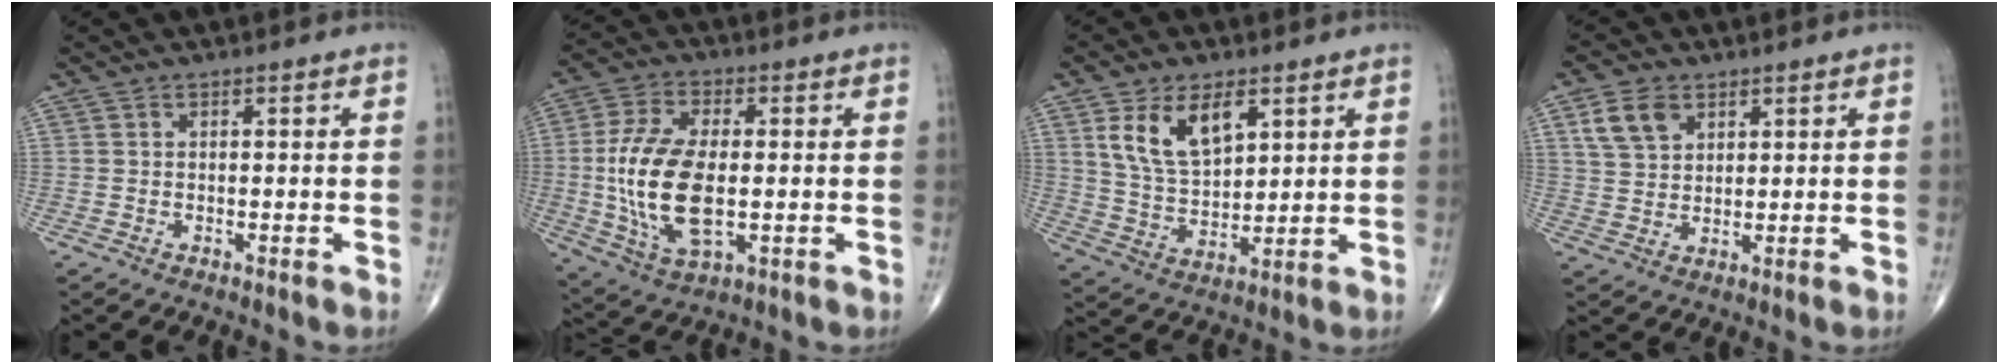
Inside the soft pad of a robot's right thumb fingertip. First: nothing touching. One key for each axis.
{"total": 16.1, "fx": -1.0, "fy": 8.1, "fz": 13.9, "tx": -0.286, "ty": -0.004, "tz": -0.011}
{"total": 11.5, "fx": 5.1, "fy": 6.3, "fz": 8.2, "tx": -0.135, "ty": -0.021, "tz": 0.106}
{"total": 6.8, "fx": 3.3, "fy": 4.6, "fz": 3.7, "tx": -0.057, "ty": -0.009, "tz": 0.067}